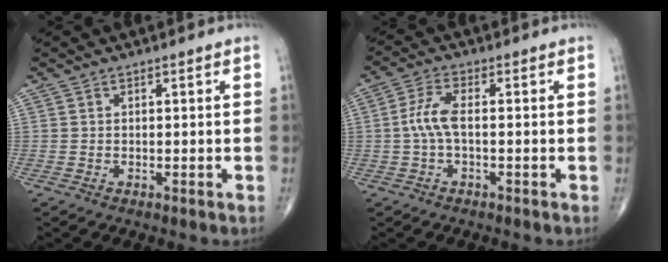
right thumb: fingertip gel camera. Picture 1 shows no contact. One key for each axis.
{"total": 5.0, "fx": -0.5, "fy": 1.8, "fz": 4.7, "tx": -0.114, "ty": 0.013, "tz": -0.013}